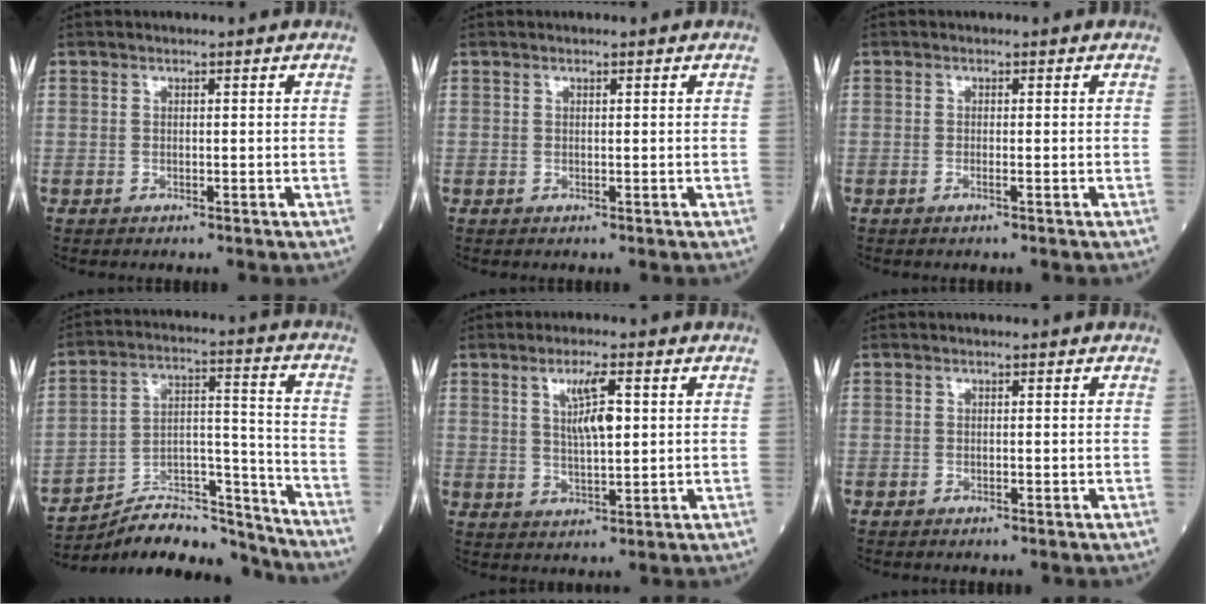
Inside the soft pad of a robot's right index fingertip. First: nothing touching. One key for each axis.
{"total": 0.0}
{"total": 0.7, "fx": -0.4, "fy": -0.1, "fz": 0.6, "tx": -0.013, "ty": -0.001, "tz": -0.007}
{"total": 16.1, "fx": -15.6, "fy": 2.3, "fz": 3.2, "tx": -0.046, "ty": 0.047, "tz": -0.257}
{"total": 5.9, "fx": 1.9, "fy": 1.1, "fz": 5.5, "tx": -0.103, "ty": 0.000, "tz": 0.037}
{"total": 0.0}